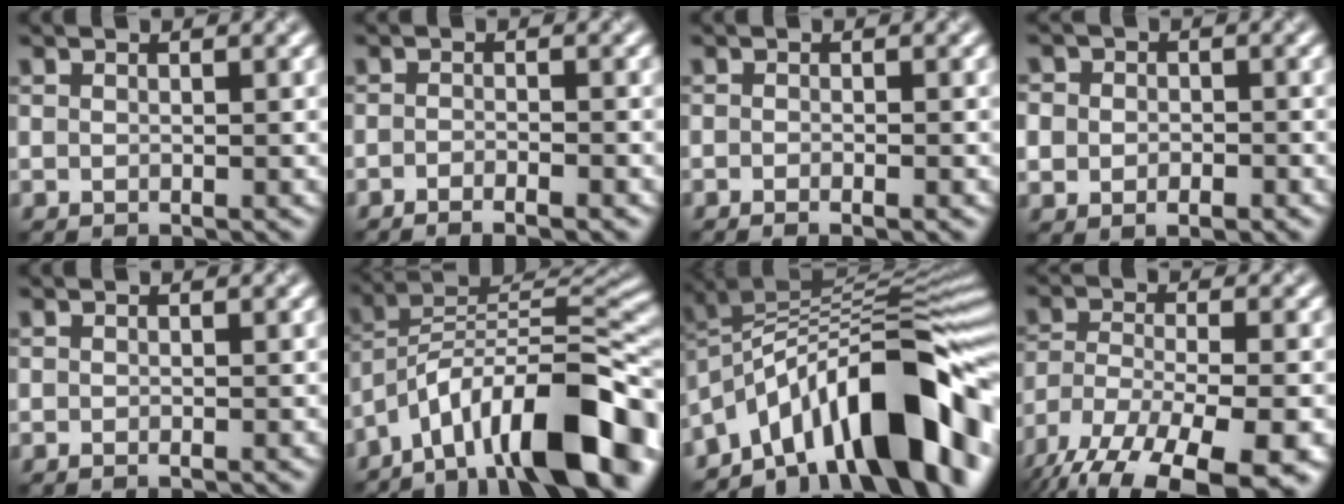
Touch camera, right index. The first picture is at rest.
{"total": 1.7, "force": [-1.4, 0.0, 1.1], "torque": [-0.023, -0.001, -0.026]}
{"total": 0.8, "force": [-0.6, -0.1, 0.6], "torque": [-0.010, -0.004, -0.011]}
{"total": 4.3, "force": [-0.5, 3.6, 2.3], "torque": [-0.025, 0.006, -0.031]}
{"total": 0.0}
{"total": 13.5, "force": [-8.1, 4.1, 10.1], "torque": [-0.147, 0.027, -0.138]}
{"total": 14.0, "force": [-7.3, 5.0, 10.8], "torque": [-0.153, 0.038, -0.136]}
{"total": 16.2, "force": [-12.2, 6.1, 8.6], "torque": [-0.157, -0.043, -0.161]}